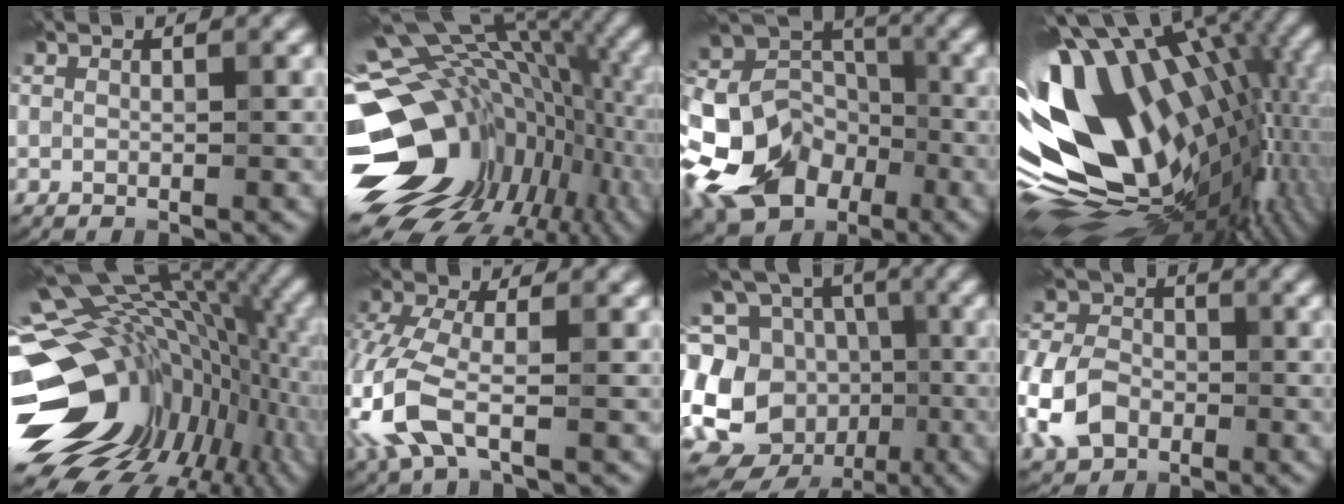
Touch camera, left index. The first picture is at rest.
{"total": 17.8, "force": [-1.5, 13.2, 11.8], "torque": [-0.208, -0.031, 0.017]}
{"total": 16.3, "force": [-6.9, 11.8, 8.9], "torque": [-0.191, -0.013, -0.115]}
{"total": 19.7, "force": [1.9, 10.1, 16.8], "torque": [-0.311, -0.026, 0.034]}
{"total": 18.3, "force": [0.0, 12.9, 13.0], "torque": [-0.205, -0.039, 0.052]}
{"total": 5.8, "force": [-2.3, 2.6, 4.7], "torque": [-0.128, -0.001, -0.057]}
{"total": 15.6, "force": [-2.0, 13.4, 7.6], "torque": [-0.183, 0.024, -0.039]}
{"total": 7.1, "force": [-2.7, 5.2, 4.0], "torque": [-0.091, -0.002, -0.068]}